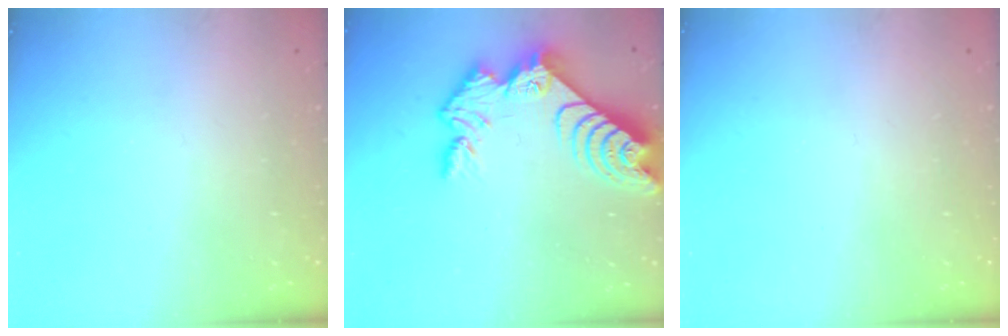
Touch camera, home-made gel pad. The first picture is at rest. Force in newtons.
{"total": 12.8, "press": 12.8, "slide": 1.0}
{"total": 0.0}